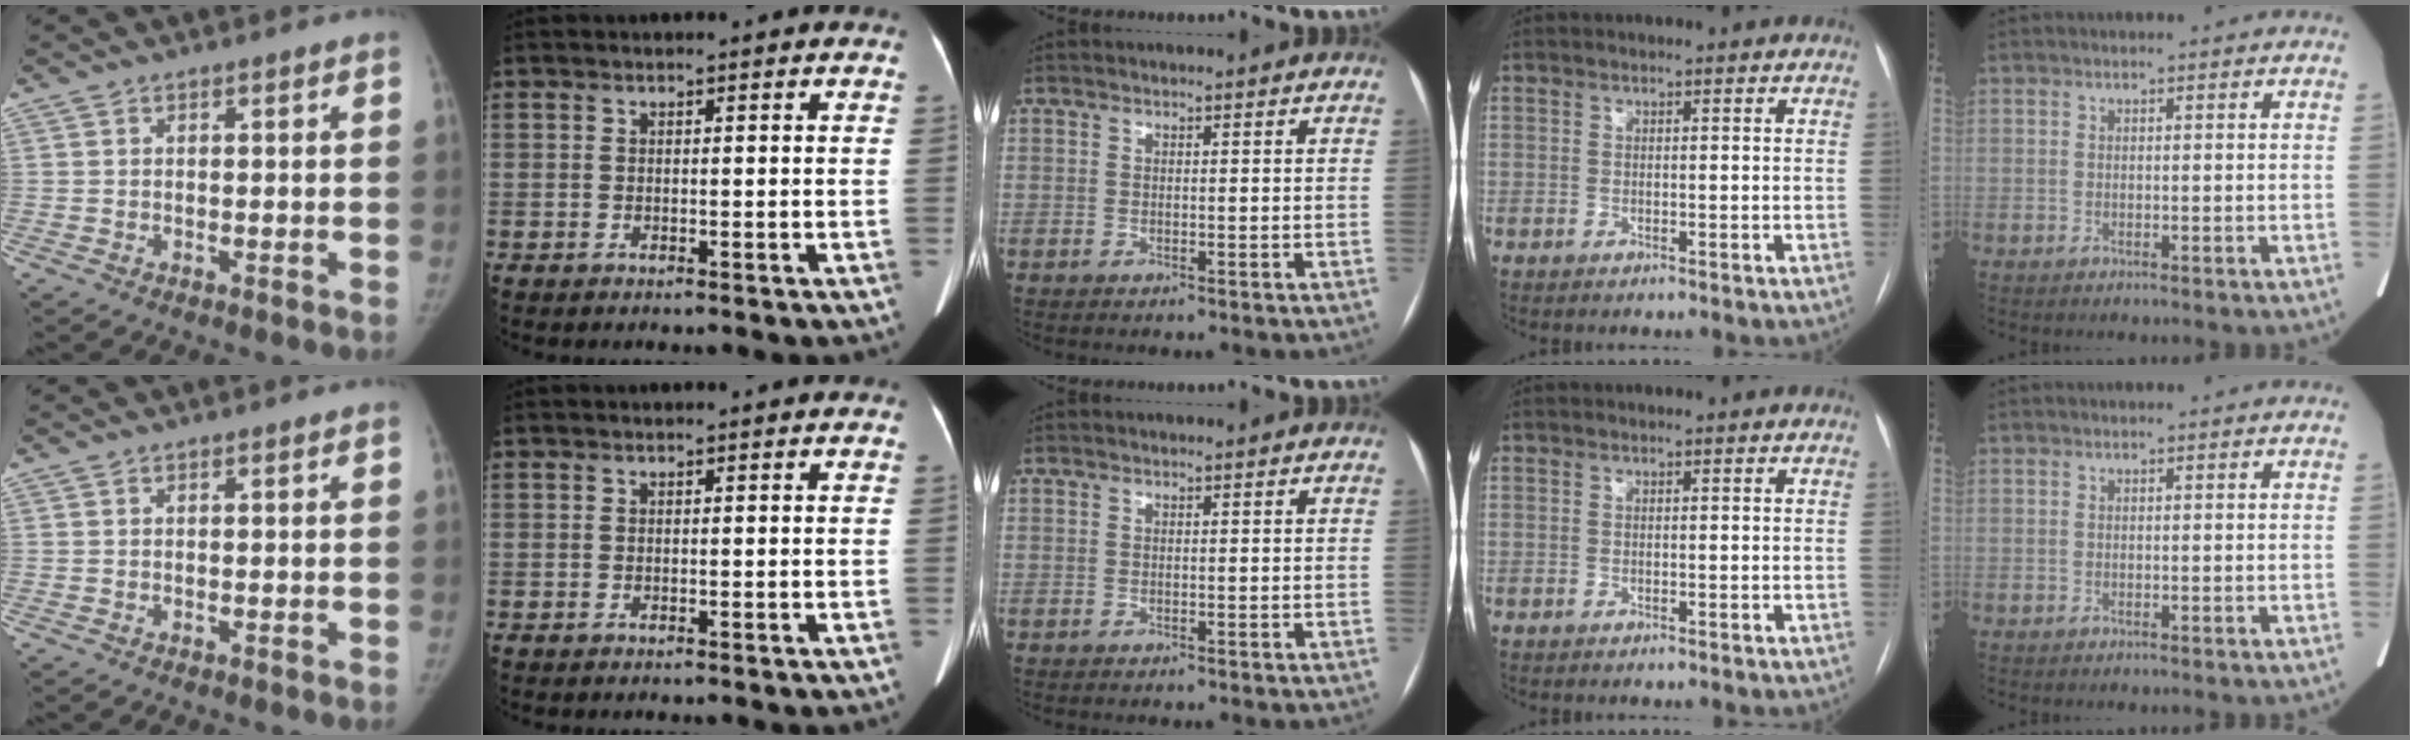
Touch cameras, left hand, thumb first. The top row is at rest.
{}